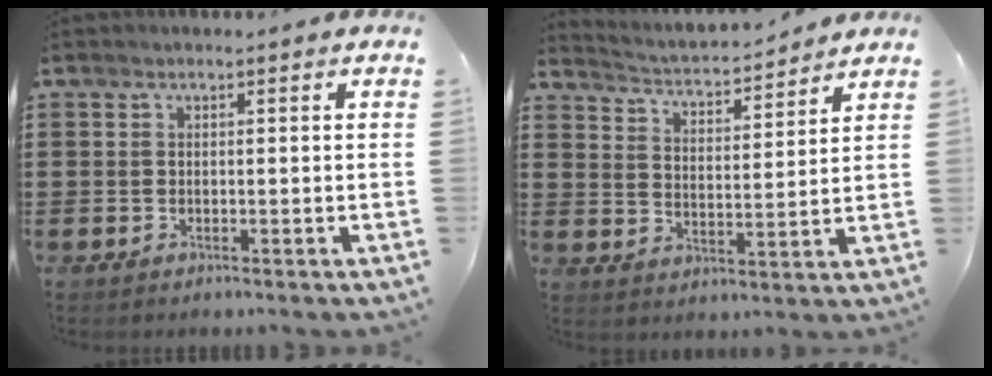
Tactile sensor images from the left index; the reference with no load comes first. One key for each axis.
{"total": 2.8, "fx": 2.8, "fy": -0.1, "fz": 0.4, "tx": -0.026, "ty": -0.029, "tz": 0.039}